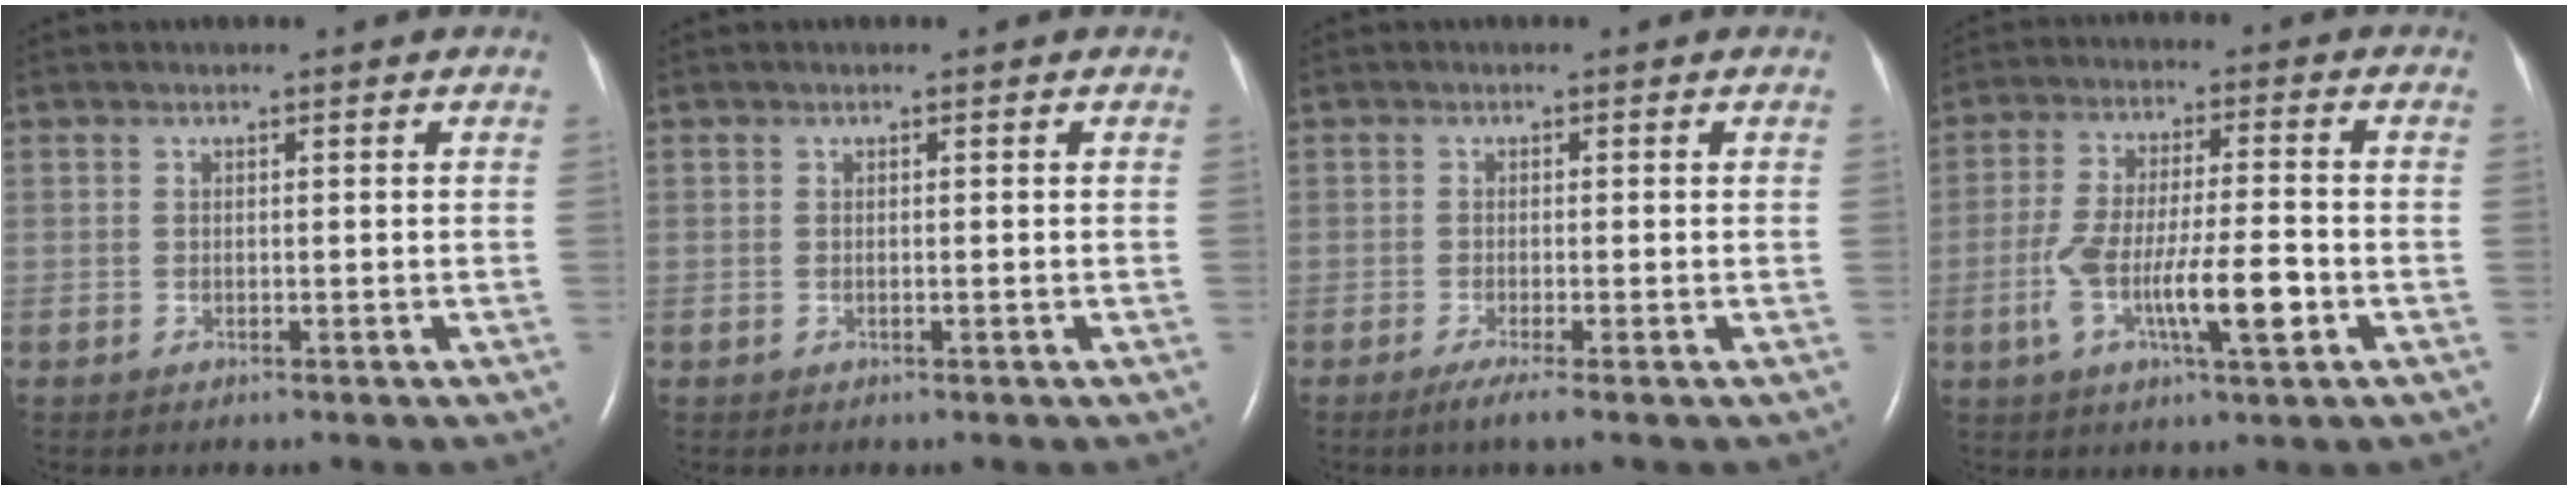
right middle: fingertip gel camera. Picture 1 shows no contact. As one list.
[{"total": 0.0}, {"total": 2.3, "force": [-1.5, -0.3, 1.8], "torque": [-0.040, -0.009, -0.032]}, {"total": 10.7, "force": [-3.4, 1.4, 10.0], "torque": [-0.188, -0.002, -0.060]}]